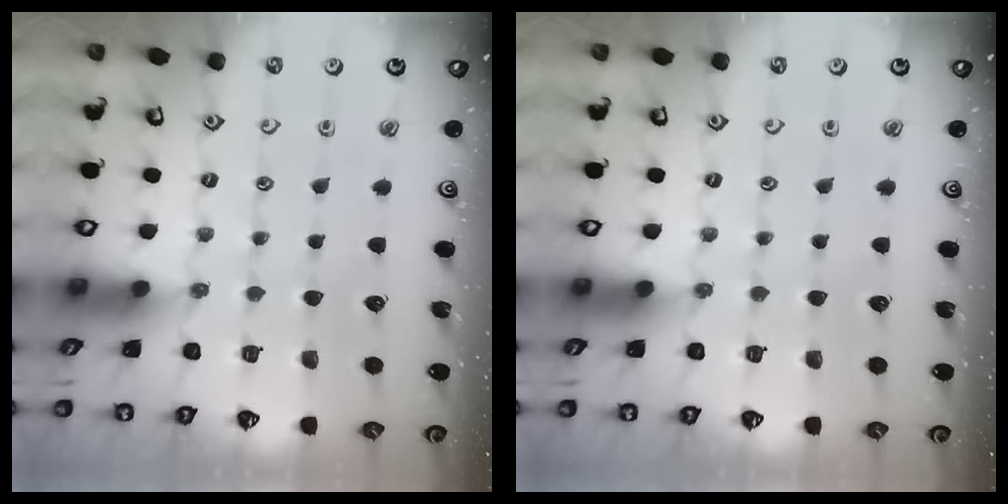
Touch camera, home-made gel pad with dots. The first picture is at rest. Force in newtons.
{"total": 0.0}